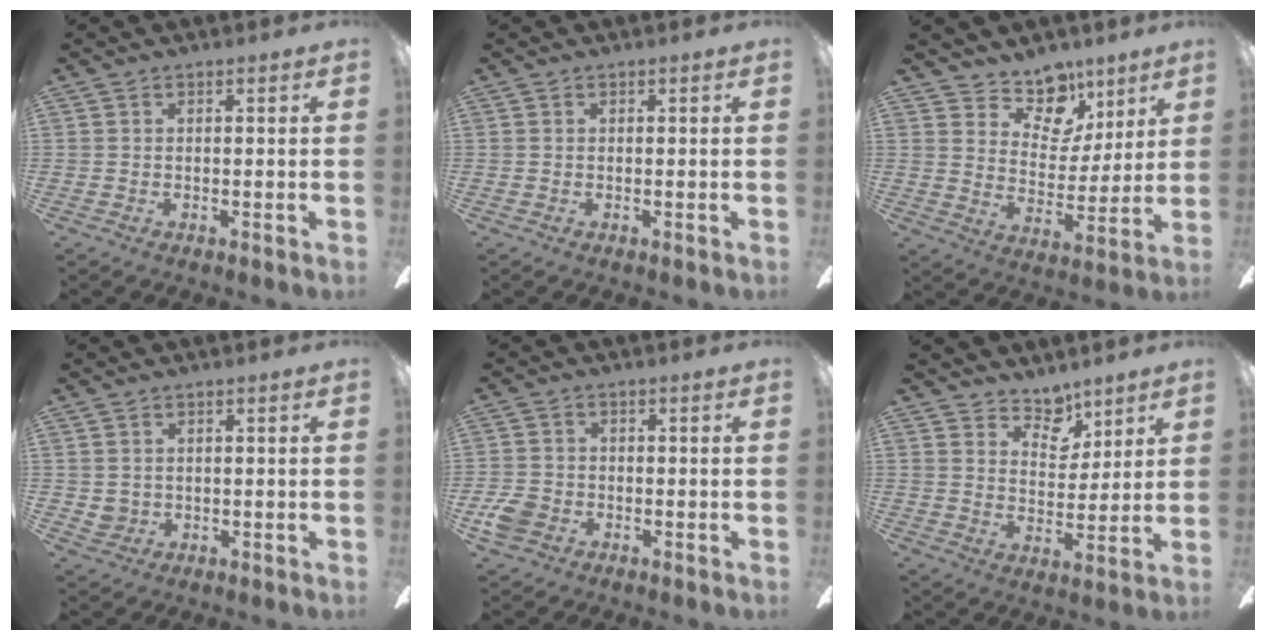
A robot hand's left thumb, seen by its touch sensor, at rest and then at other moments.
{"total": 0.0}
{"total": 12.1, "force": [9.1, 7.1, 3.6], "torque": [-0.057, -0.072, 0.173]}
{"total": 2.6, "force": [0.9, 2.4, 0.5], "torque": [-0.013, 0.004, 0.018]}
{"total": 4.9, "force": [-2.2, 3.8, 2.1], "torque": [-0.049, 0.012, -0.042]}
{"total": 7.2, "force": [5.9, 3.8, 1.5], "torque": [-0.022, -0.041, 0.109]}